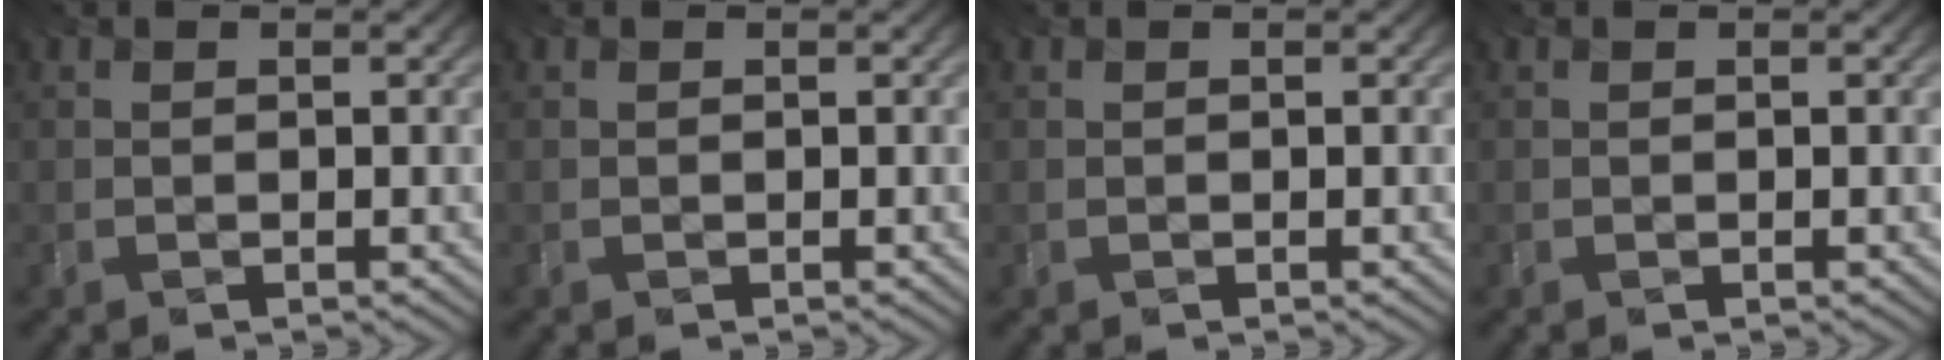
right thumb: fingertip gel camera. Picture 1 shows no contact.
{"total": 0.0}
{"total": 0.0}
{"total": 0.0}